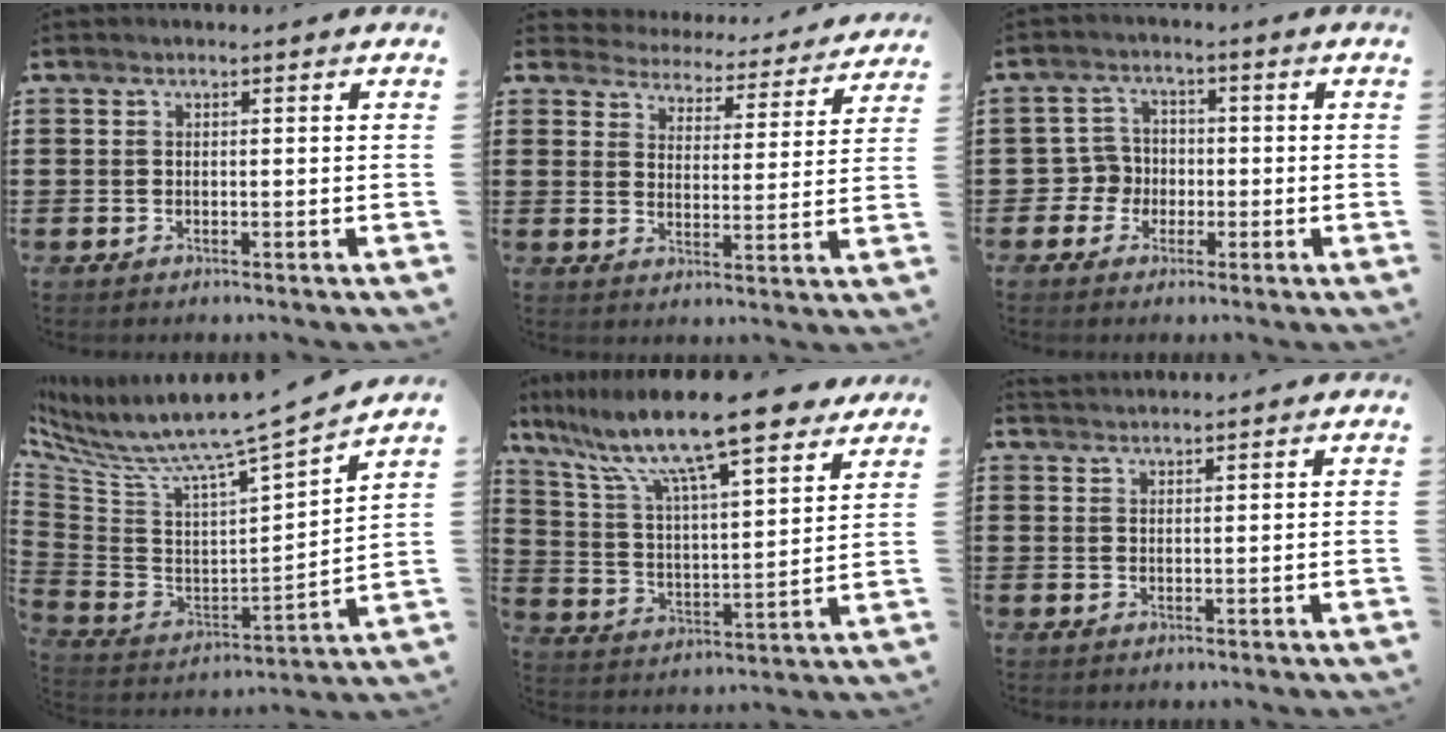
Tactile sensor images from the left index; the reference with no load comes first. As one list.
[{"total": 4.2, "force": [4.2, 0.2, -0.4], "torque": [-0.014, -0.039, 0.066]}, {"total": 4.3, "force": [-1.2, 4.0, 0.9], "torque": [-0.041, 0.007, -0.028]}, {"total": 8.0, "force": [6.8, -0.5, 4.2], "torque": [-0.108, -0.068, 0.101]}, {"total": 13.6, "force": [11.0, 1.2, 7.8], "torque": [-0.183, -0.059, 0.184]}, {"total": 1.5, "force": [1.5, 0.2, 0.0], "torque": [-0.002, 0.002, 0.030]}]